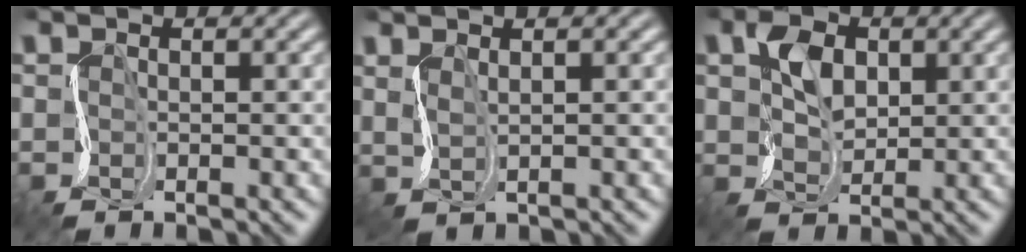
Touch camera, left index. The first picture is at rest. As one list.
[{"total": 1.8, "force": [1.2, 0.6, 1.3], "torque": [-0.021, 0.009, 0.012]}, {"total": 2.9, "force": [1.4, 1.8, 1.7], "torque": [-0.043, 0.010, 0.023]}]